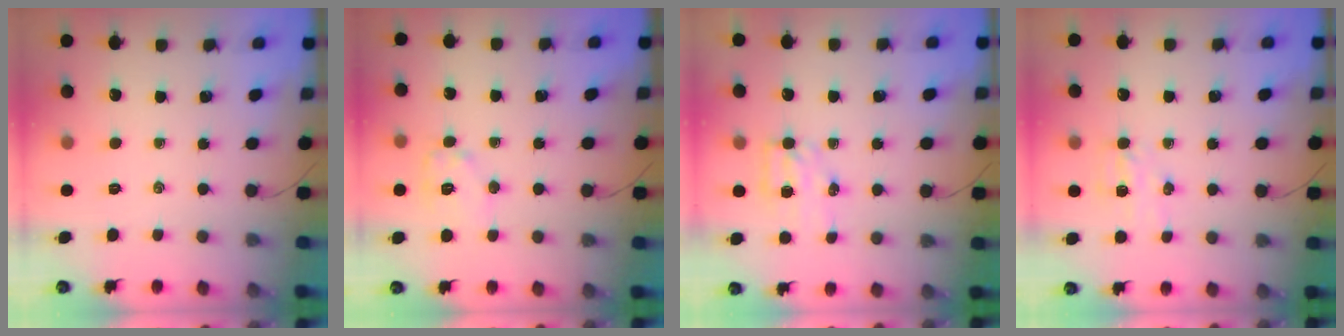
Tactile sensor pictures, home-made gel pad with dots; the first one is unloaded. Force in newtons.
{"total": 8.2, "press": 8.2, "slide": 0.2}
{"total": 5.4, "press": 5.4, "slide": 0.7}
{"total": 5.8, "press": 5.6, "slide": 1.4}